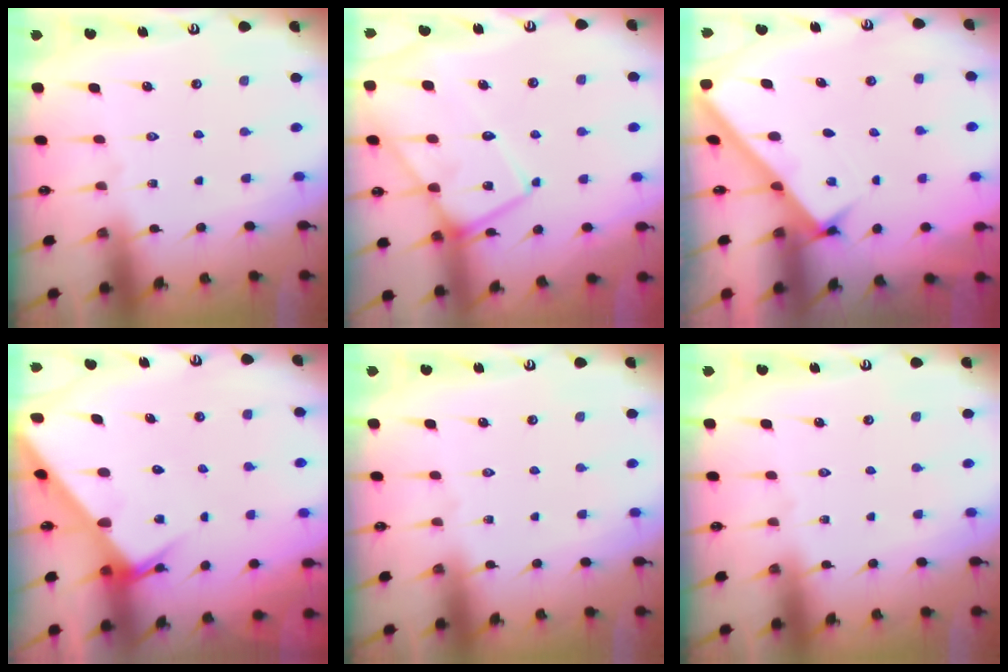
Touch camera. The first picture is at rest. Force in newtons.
{"total": 13.6, "press": 13.6, "slide": 1.3}
{"total": 2.7, "press": 2.7, "slide": 0.4}
{"total": 4.1, "press": 4.1, "slide": 0.3}
{"total": 0.0}
{"total": 0.0}